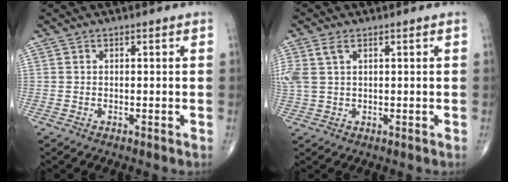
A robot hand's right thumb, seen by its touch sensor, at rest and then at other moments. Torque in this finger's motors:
{"motor_torque": [0.08, 0.08, 0.49, 0.39, 0.06]}